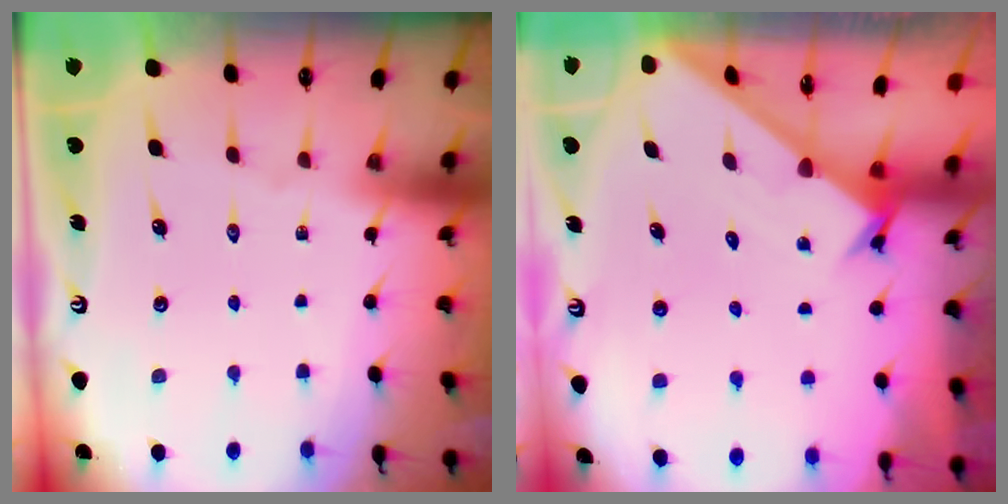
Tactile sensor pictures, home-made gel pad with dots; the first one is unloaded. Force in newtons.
{"total": 1.8, "press": 1.8, "slide": 0.1}